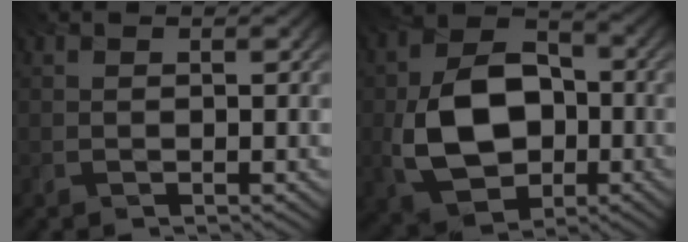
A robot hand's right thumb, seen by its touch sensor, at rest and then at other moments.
{"total": 12.0, "force": [-2.0, 8.5, 8.2], "torque": [-0.168, -0.005, -0.039]}